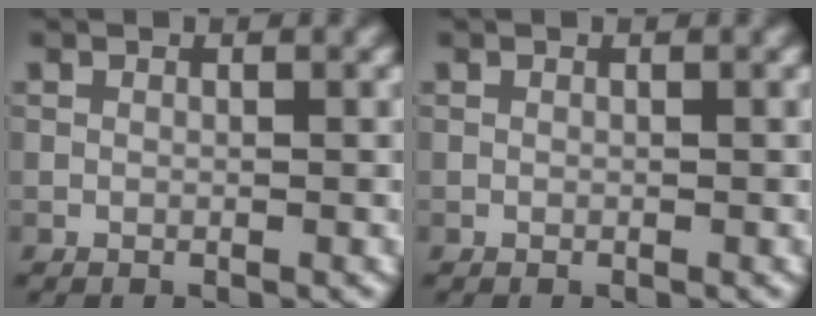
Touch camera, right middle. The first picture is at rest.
{"total": 0.0}